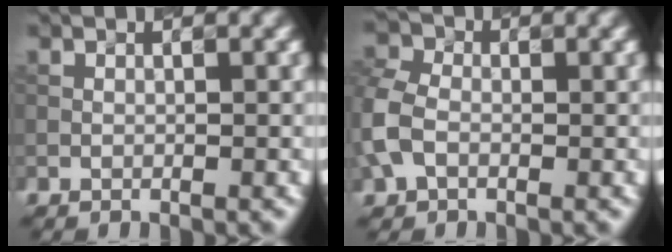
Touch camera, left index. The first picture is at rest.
{"total": 3.8, "force": [-0.5, 3.0, 2.2], "torque": [-0.058, 0.012, -0.023]}